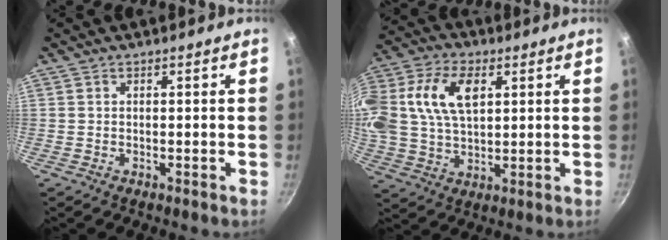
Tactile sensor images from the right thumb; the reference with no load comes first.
{"total": 19.1, "force": [5.2, 12.4, 13.6], "torque": [-0.291, 0.022, 0.092]}